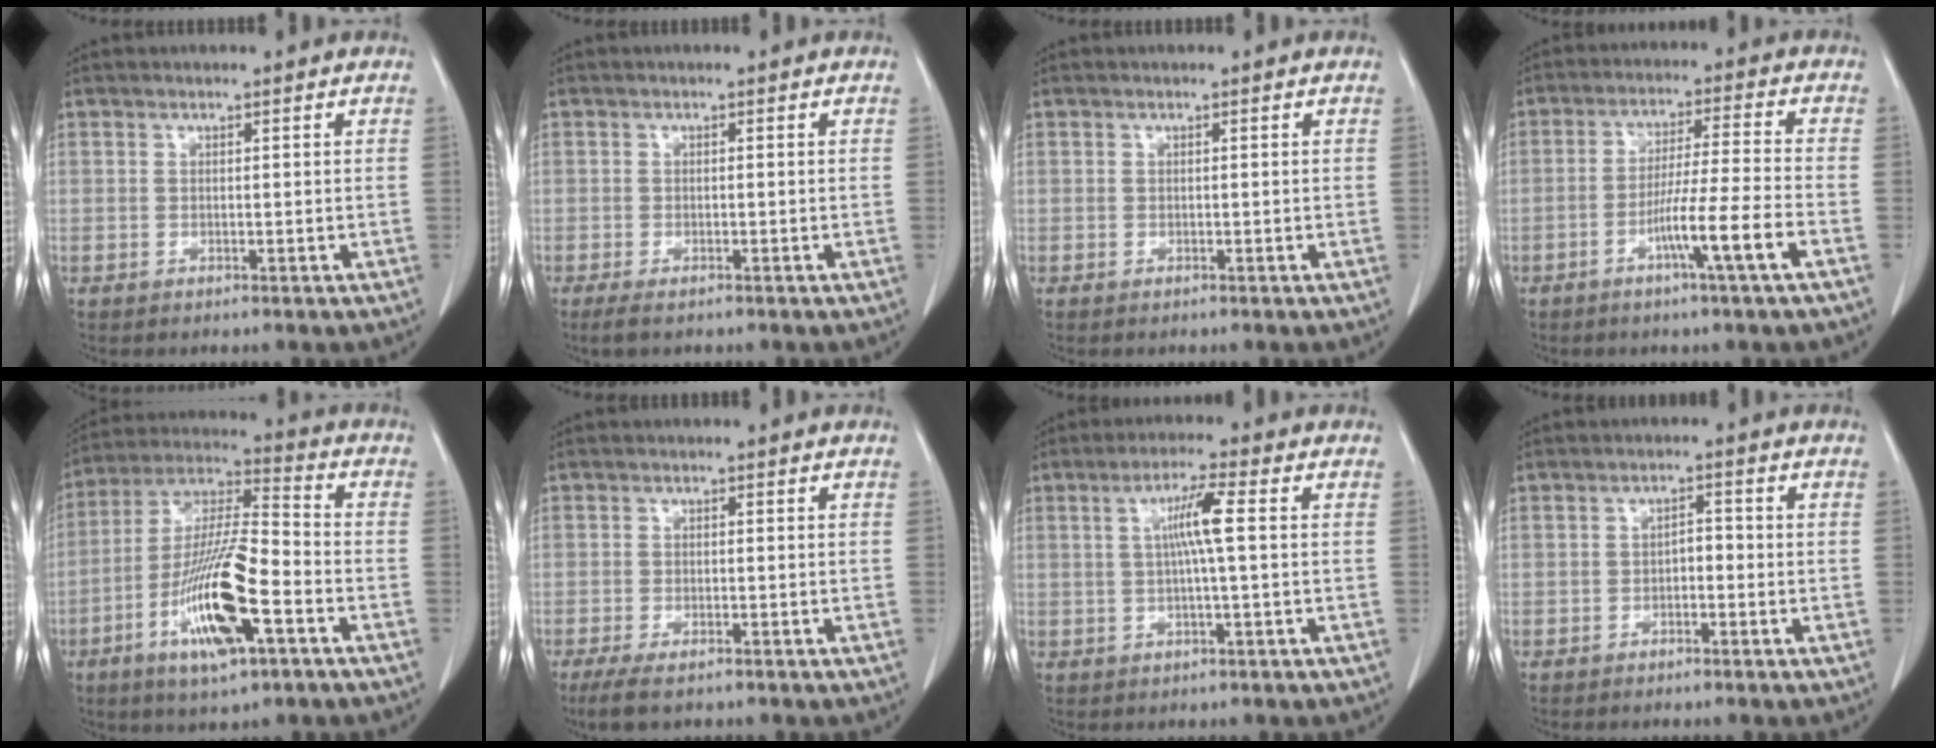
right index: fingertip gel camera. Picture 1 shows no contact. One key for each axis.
{"total": 2.2, "fx": -1.6, "fy": 0.5, "fz": 1.4, "tx": -0.030, "ty": -0.007, "tz": -0.026}
{"total": 0.0}
{"total": 8.8, "fx": -4.0, "fy": -1.4, "fz": 7.7, "tx": -0.138, "ty": -0.007, "tz": -0.075}
{"total": 16.4, "fx": -6.4, "fy": 2.9, "fz": 14.9, "tx": -0.294, "ty": -0.010, "tz": -0.112}
{"total": 4.3, "fx": -3.1, "fy": 1.1, "fz": 2.8, "tx": -0.054, "ty": -0.011, "tz": -0.049}
{"total": 5.5, "fx": 0.8, "fy": -0.3, "fz": 5.4, "tx": -0.100, "ty": 0.007, "tz": 0.015}
{"total": 1.8, "fx": -0.6, "fy": 0.9, "fz": 1.4, "tx": -0.016, "ty": 0.007, "tz": -0.012}